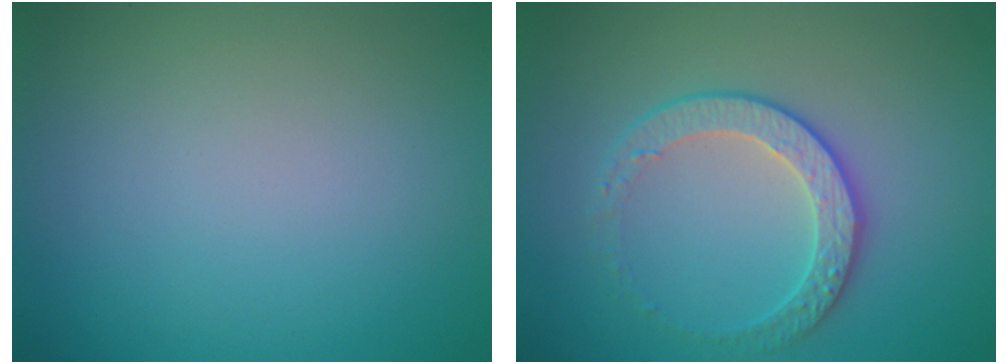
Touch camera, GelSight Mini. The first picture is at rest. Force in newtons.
{"total": 2.8, "press": 2.4, "slide": 1.4}